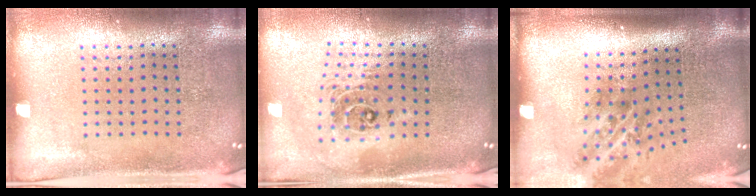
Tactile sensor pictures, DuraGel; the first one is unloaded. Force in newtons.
{"total": 2.0, "press": 1.6, "slide": 1.3}
{"total": 2.1, "press": 1.3, "slide": 1.7}